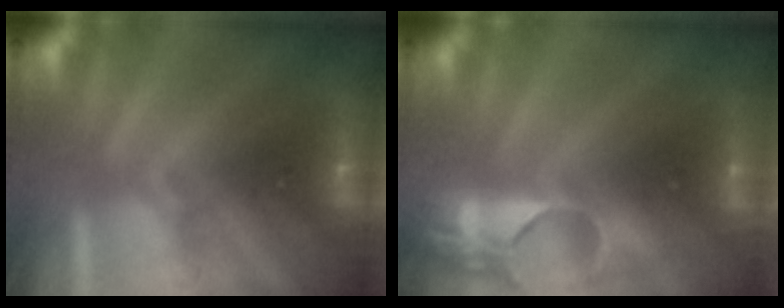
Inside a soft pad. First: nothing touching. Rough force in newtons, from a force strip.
{"total": 4.8}